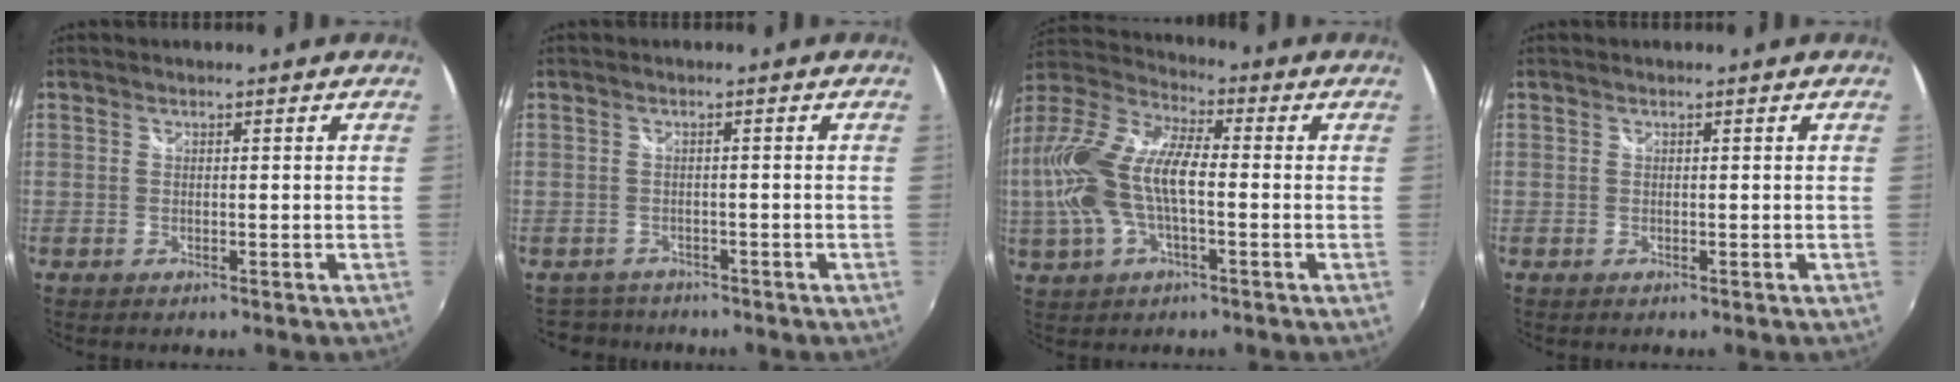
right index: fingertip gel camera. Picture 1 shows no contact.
{"total": 3.7, "force": [-3.1, 1.9, 0.0], "torque": [-0.016, -0.004, -0.053]}
{"total": 17.6, "force": [-1.7, 7.9, 15.6], "torque": [-0.312, 0.007, -0.036]}
{"total": 0.0}